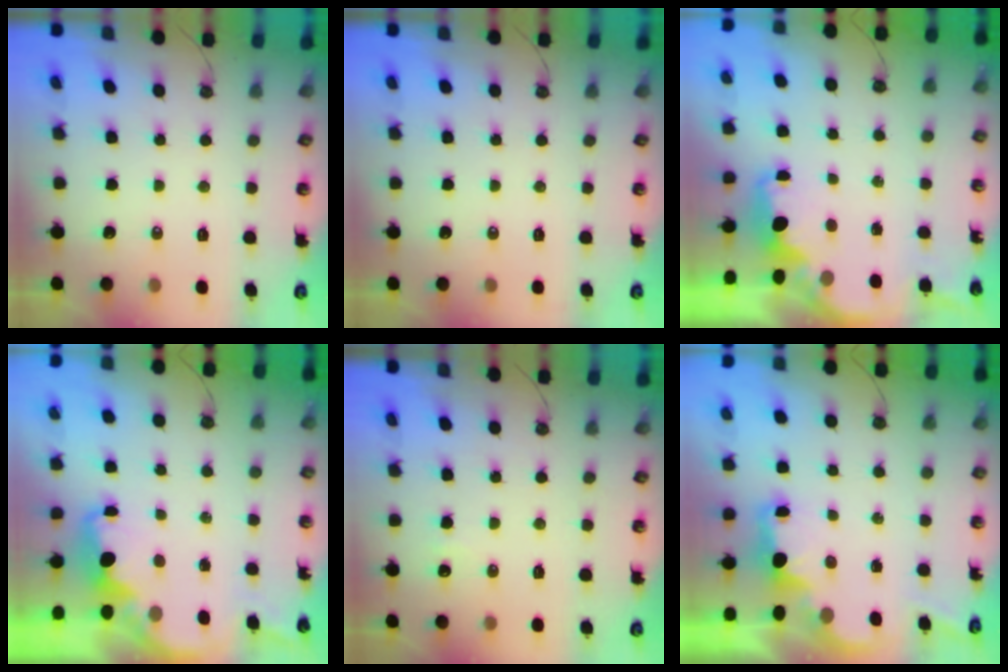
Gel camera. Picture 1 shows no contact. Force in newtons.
{"total": 0.0}
{"total": 2.2, "press": 2.0, "slide": 0.8}
{"total": 2.3, "press": 2.2, "slide": 0.9}
{"total": 4.9, "press": 4.8, "slide": 1.0}
{"total": 2.1, "press": 1.9, "slide": 0.8}